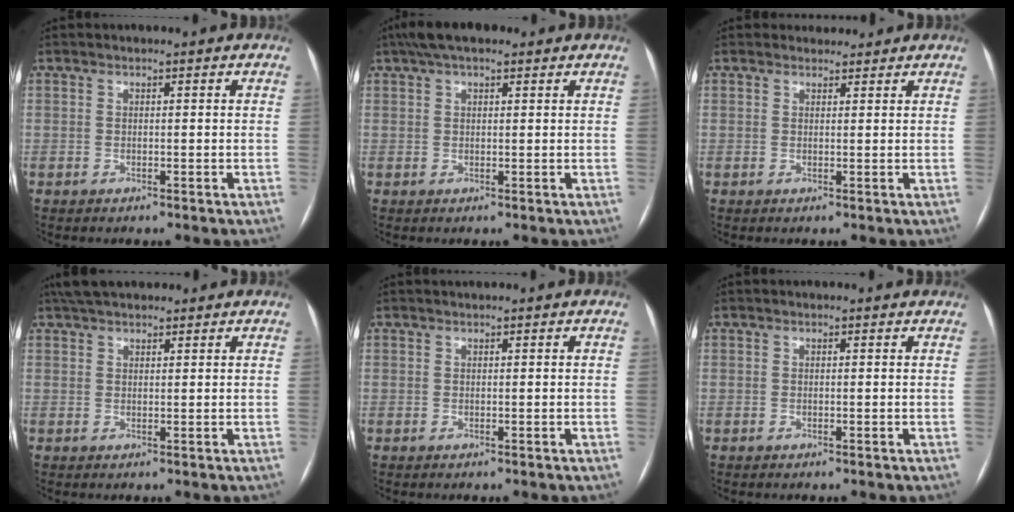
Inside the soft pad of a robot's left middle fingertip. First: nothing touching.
{"total": 6.2, "force": [4.4, 2.1, 3.8], "torque": [-0.069, 0.039, 0.076]}
{"total": 1.8, "force": [1.7, 0.8, -0.2], "torque": [0.002, 0.010, 0.023]}
{"total": 6.8, "force": [5.7, 2.1, 3.0], "torque": [-0.046, 0.039, 0.100]}
{"total": 0.7, "force": [0.7, 0.0, 0.1], "torque": [-0.006, 0.013, 0.016]}
{"total": 1.0, "force": [0.9, 0.3, 0.0], "torque": [-0.010, 0.003, 0.004]}